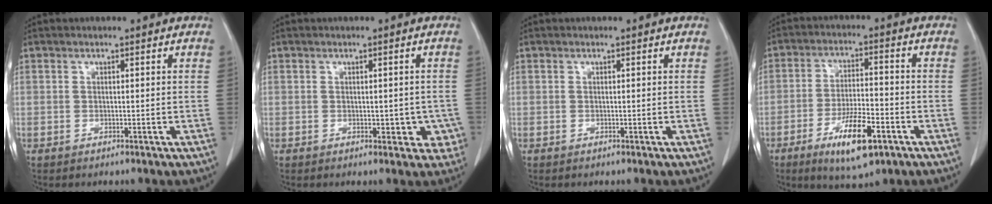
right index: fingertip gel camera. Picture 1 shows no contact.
{"total": 3.7, "force": [-0.7, 2.5, 2.7], "torque": [-0.010, 0.006, -0.002]}
{"total": 0.0}
{"total": 10.2, "force": [-5.2, 2.5, 8.4], "torque": [-0.154, -0.010, -0.083]}